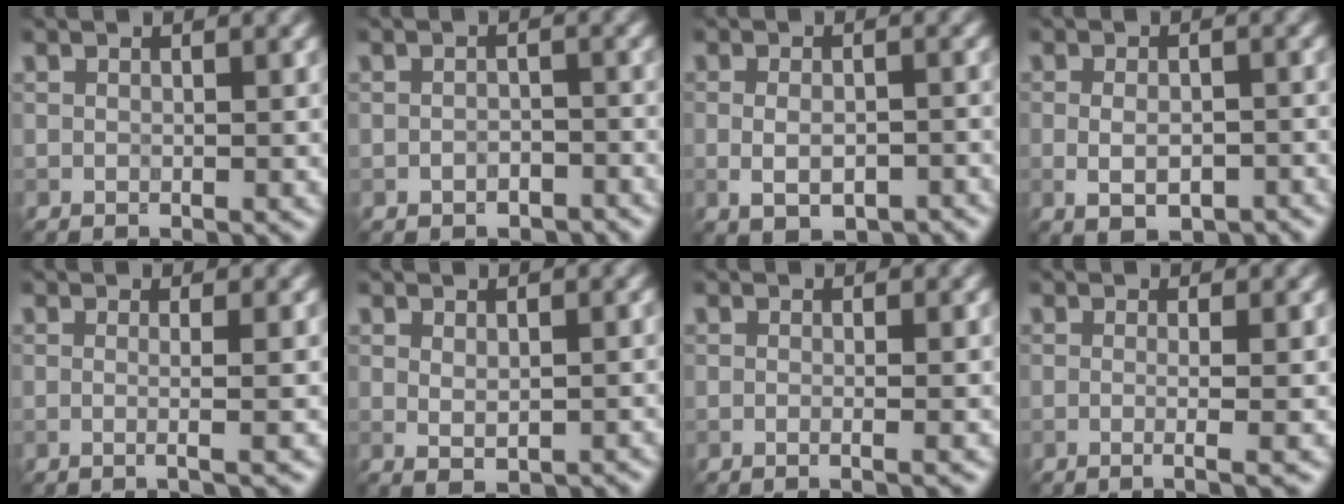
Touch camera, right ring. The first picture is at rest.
{"total": 1.8, "force": [-1.1, 1.1, 0.8], "torque": [-0.012, 0.005, -0.020]}
{"total": 3.8, "force": [-1.3, 1.9, 3.0], "torque": [-0.051, -0.003, -0.015]}
{"total": 4.0, "force": [-1.3, 2.0, 3.2], "torque": [-0.052, -0.003, -0.010]}
{"total": 3.0, "force": [0.5, 1.4, 2.6], "torque": [-0.016, 0.004, -0.029]}
{"total": 1.3, "force": [0.2, 0.6, 1.1], "torque": [-0.022, -0.003, 0.007]}
{"total": 2.1, "force": [0.2, 1.1, 1.8], "torque": [-0.002, -0.005, -0.020]}
{"total": 3.6, "force": [0.2, 1.6, 3.2], "torque": [-0.023, 0.006, -0.021]}